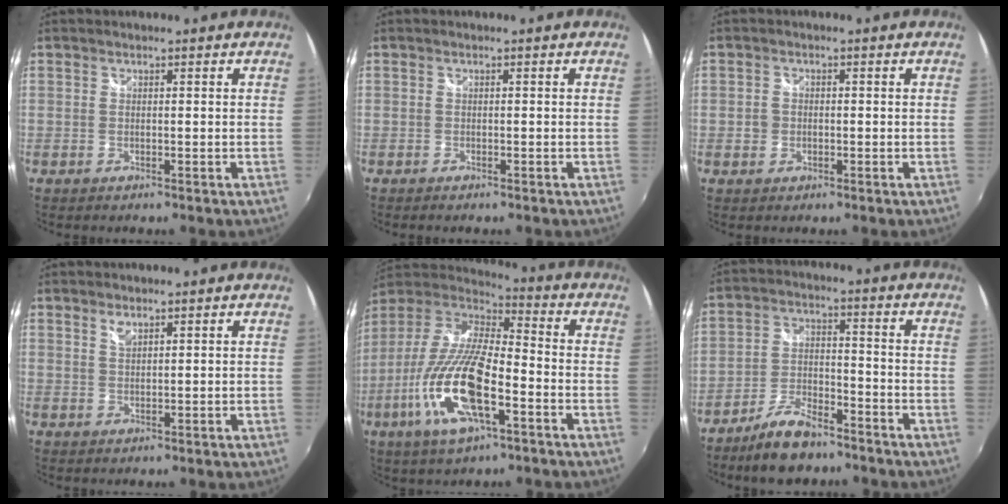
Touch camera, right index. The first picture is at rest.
{"total": 0.8, "force": [-0.7, 0.2, 0.4], "torque": [-0.011, -0.004, -0.014]}
{"total": 2.3, "force": [-0.6, 2.1, 0.9], "torque": [-0.016, 0.002, -0.012]}
{"total": 1.7, "force": [1.3, 0.5, 1.0], "torque": [-0.018, 0.002, 0.023]}
{"total": 19.9, "force": [-7.5, 6.1, 17.4], "torque": [-0.357, -0.026, -0.149]}
{"total": 9.5, "force": [-7.5, 3.3, 4.9], "torque": [-0.109, 0.000, -0.133]}